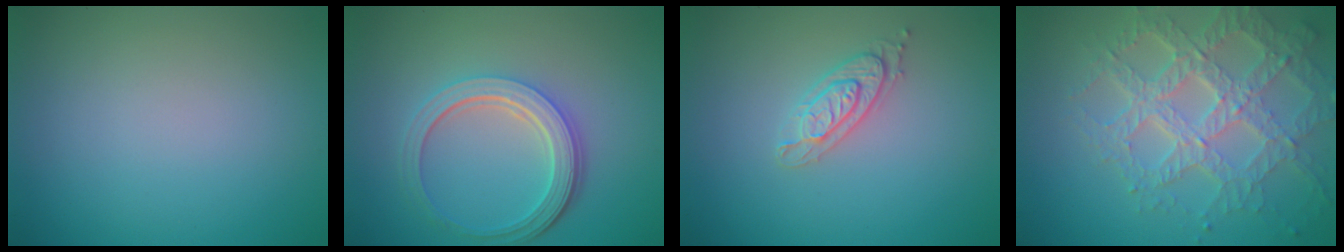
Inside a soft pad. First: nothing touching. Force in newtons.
{"total": 5.1, "press": 3.8, "slide": 3.3}
{"total": 2.1, "press": 2.0, "slide": 0.4}
{"total": 7.1, "press": 5.1, "slide": 4.9}